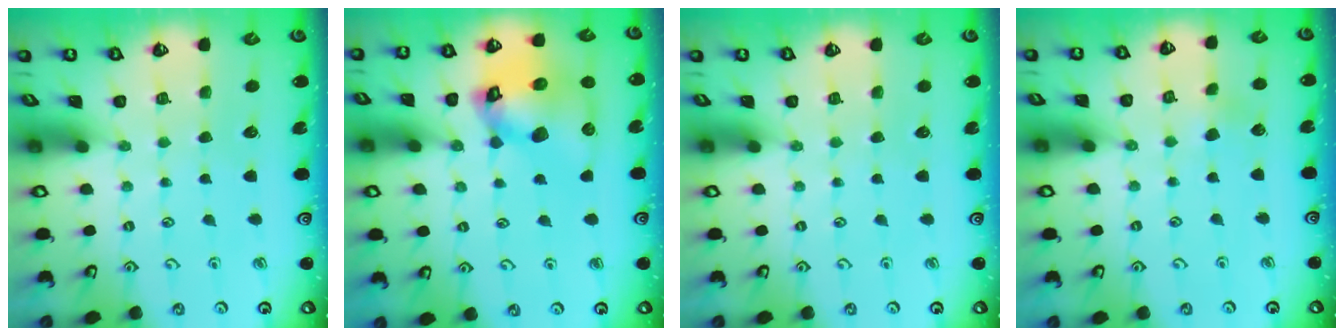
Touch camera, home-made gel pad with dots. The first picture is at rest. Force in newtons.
{"total": 15.9, "press": 15.7, "slide": 2.3}
{"total": 0.0}
{"total": 1.9, "press": 1.9, "slide": 0.2}